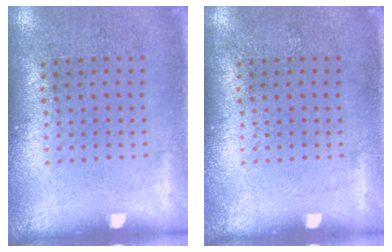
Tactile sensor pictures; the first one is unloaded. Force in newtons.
{"total": 0.0}